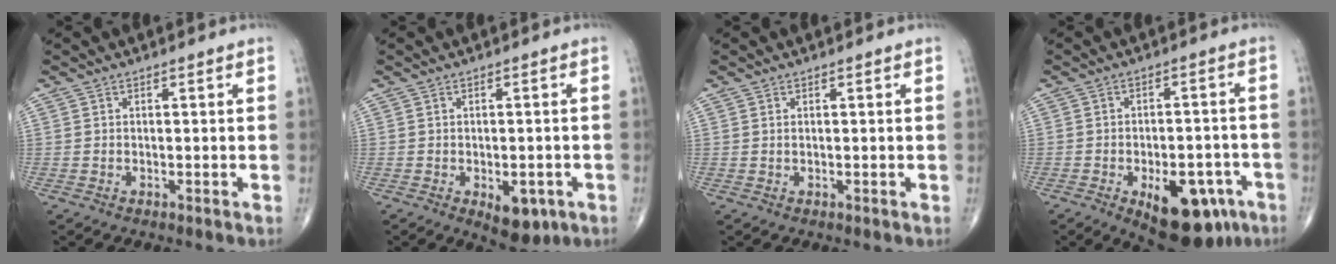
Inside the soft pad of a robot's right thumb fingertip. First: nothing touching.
{"total": 6.5, "force": [-2.5, 3.5, 4.9], "torque": [-0.048, 0.005, -0.020]}
{"total": 0.0}
{"total": 15.3, "force": [-7.2, 7.7, 11.1], "torque": [-0.116, 0.028, -0.086]}